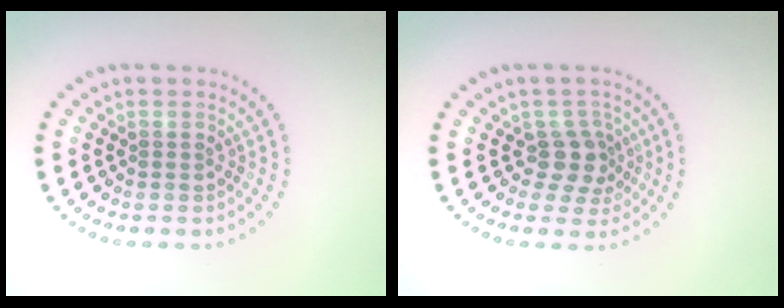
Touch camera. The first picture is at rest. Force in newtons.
{"total": 2.8, "press": 2.1, "slide": 1.8}